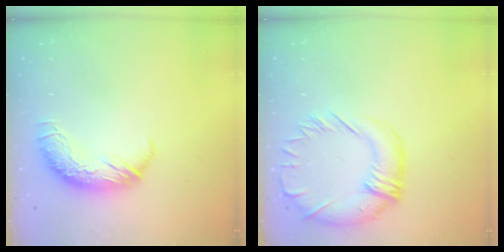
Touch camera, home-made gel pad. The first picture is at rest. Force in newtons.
{"total": 3.0, "press": 2.7, "slide": 1.3}